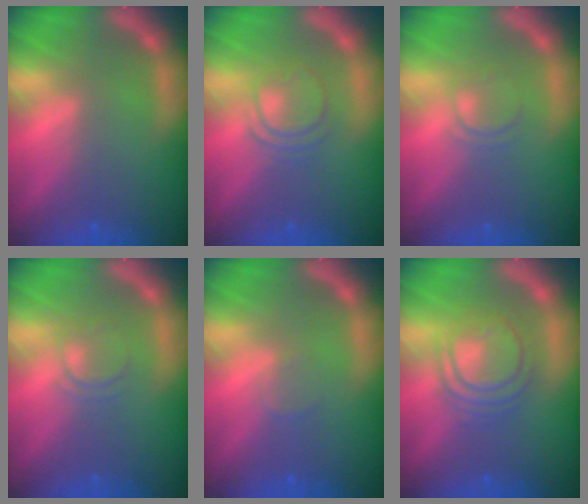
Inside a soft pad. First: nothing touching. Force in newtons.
{"total": 3.5}
{"total": 2.0}
{"total": 2.0}
{"total": 1.0}
{"total": 6.0}